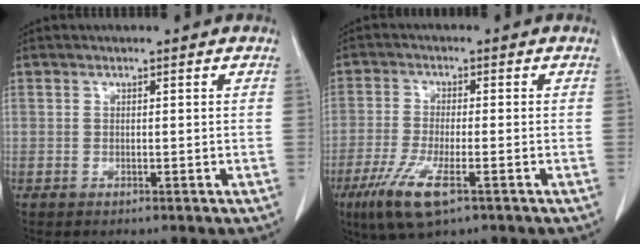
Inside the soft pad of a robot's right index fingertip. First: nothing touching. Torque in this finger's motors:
{"motor_torque": [0.76, -0.61, 0.49, 0.17]}